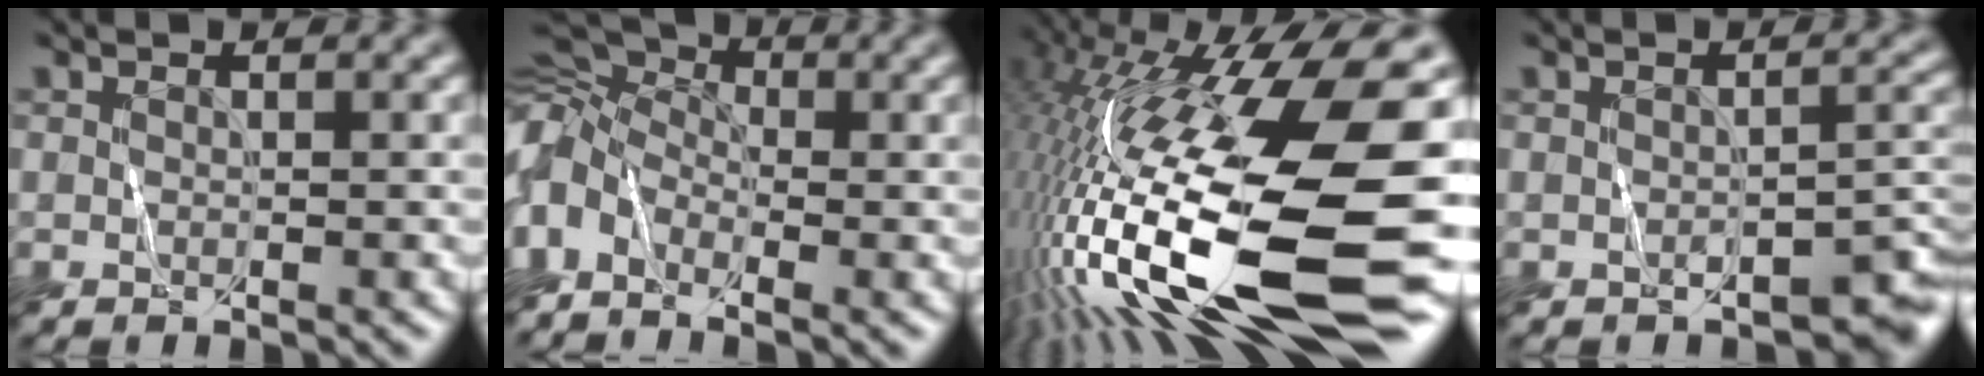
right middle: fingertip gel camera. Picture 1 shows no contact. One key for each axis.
{"total": 8.0, "fx": -2.0, "fy": 5.2, "fz": 5.7, "tx": -0.131, "ty": 0.008, "tz": -0.043}
{"total": 19.9, "fx": -2.7, "fy": 5.9, "fz": 18.8, "tx": -0.364, "ty": -0.009, "tz": -0.051}
{"total": 2.9, "fx": -1.9, "fy": 1.4, "fz": 1.8, "tx": -0.016, "ty": -0.003, "tz": -0.020}